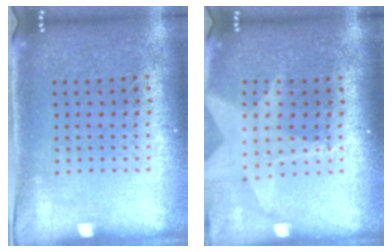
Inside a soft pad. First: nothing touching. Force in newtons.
{"total": 2.0, "press": 1.6, "slide": 1.2}